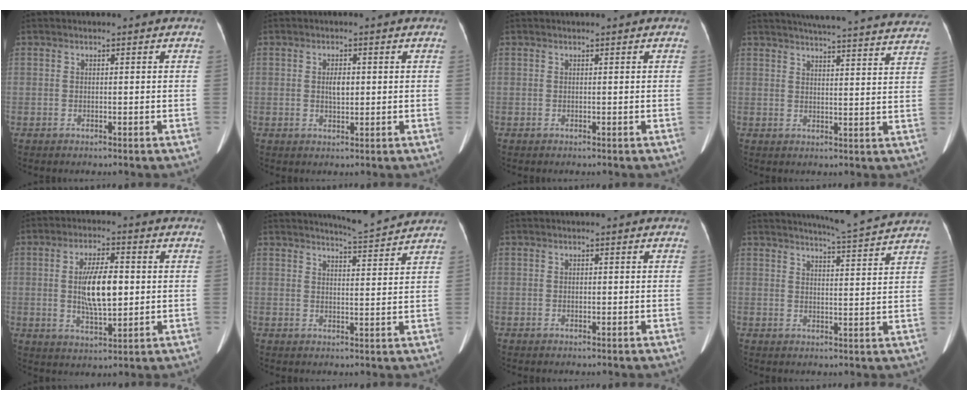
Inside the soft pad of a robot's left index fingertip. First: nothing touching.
{"total": 2.2, "force": [0.2, 1.1, 2.0], "torque": [-0.037, 0.002, 0.005]}
{"total": 0.6, "force": [0.6, 0.0, 0.2], "torque": [-0.004, 0.011, 0.010]}
{"total": 27.4, "force": [25.9, 1.7, 8.8], "torque": [-0.130, -0.051, 0.301]}
{"total": 8.9, "force": [0.5, 2.7, 8.5], "torque": [-0.162, 0.004, 0.010]}
{"total": 5.6, "force": [5.5, -0.9, 0.6], "torque": [-0.023, -0.009, 0.076]}
{"total": 0.6, "force": [-0.1, 0.3, 0.4], "torque": [-0.010, 0.000, -0.002]}
{"total": 8.4, "force": [8.0, -1.2, 2.1], "torque": [-0.046, -0.003, 0.104]}